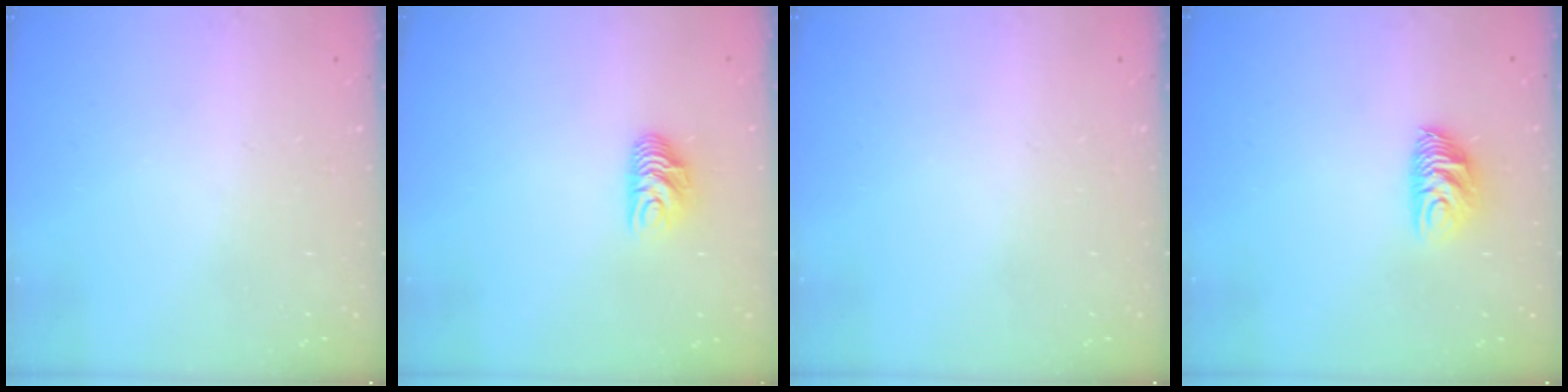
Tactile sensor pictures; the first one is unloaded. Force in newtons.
{"total": 7.5, "press": 7.5, "slide": 0.5}
{"total": 0.0}
{"total": 7.5, "press": 7.4, "slide": 0.8}